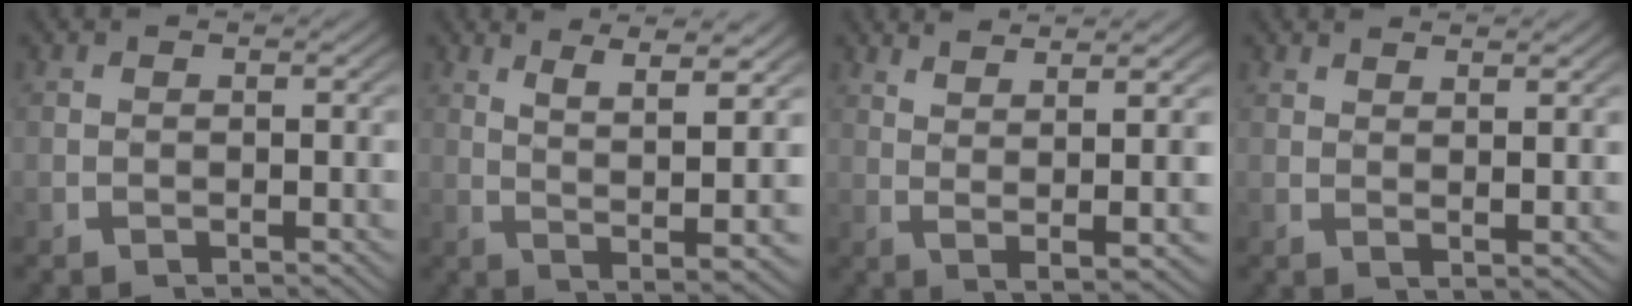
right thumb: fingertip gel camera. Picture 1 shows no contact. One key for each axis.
{"total": 8.4, "fx": 2.9, "fy": 3.1, "fz": 7.3, "tx": -0.119, "ty": 0.000, "tz": 0.047}
{"total": 6.4, "fx": 2.3, "fy": 1.5, "fz": 5.7, "tx": -0.093, "ty": -0.006, "tz": 0.050}
{"total": 1.9, "fx": 1.7, "fy": -0.1, "fz": 0.9, "tx": -0.016, "ty": -0.004, "tz": 0.035}